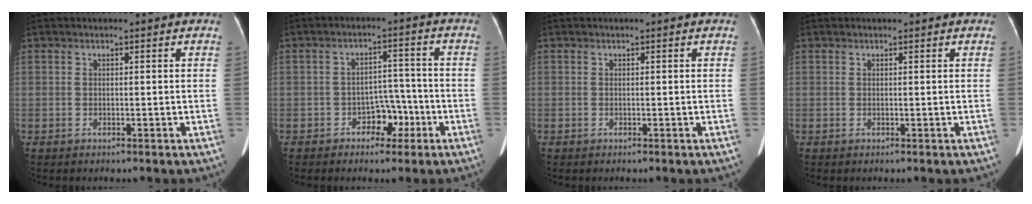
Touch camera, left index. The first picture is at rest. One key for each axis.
{"total": 4.7, "fx": -2.5, "fy": 2.9, "fz": 2.7, "tx": -0.037, "ty": 0.018, "tz": -0.039}
{"total": 0.0}
{"total": 0.0}